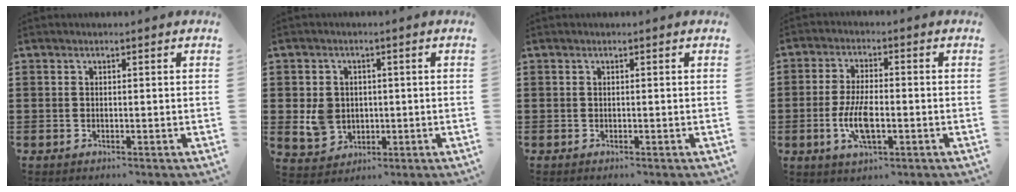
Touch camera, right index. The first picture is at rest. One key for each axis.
{"total": 4.9, "fx": -0.1, "fy": 4.3, "fz": 2.3, "tx": -0.063, "ty": 0.009, "tz": -0.002}
{"total": 0.0}
{"total": 7.1, "fx": -1.9, "fy": 2.8, "fz": 6.2, "tx": -0.139, "ty": -0.005, "tz": -0.040}